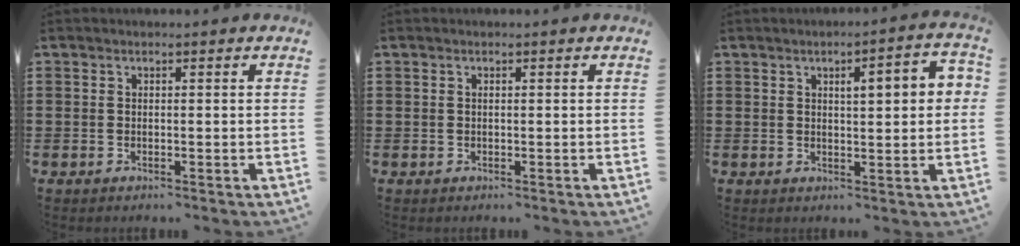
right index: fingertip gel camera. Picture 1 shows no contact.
{"total": 0.0}
{"total": 4.3, "force": [0.9, 1.0, 4.1], "torque": [-0.061, -0.001, 0.007]}